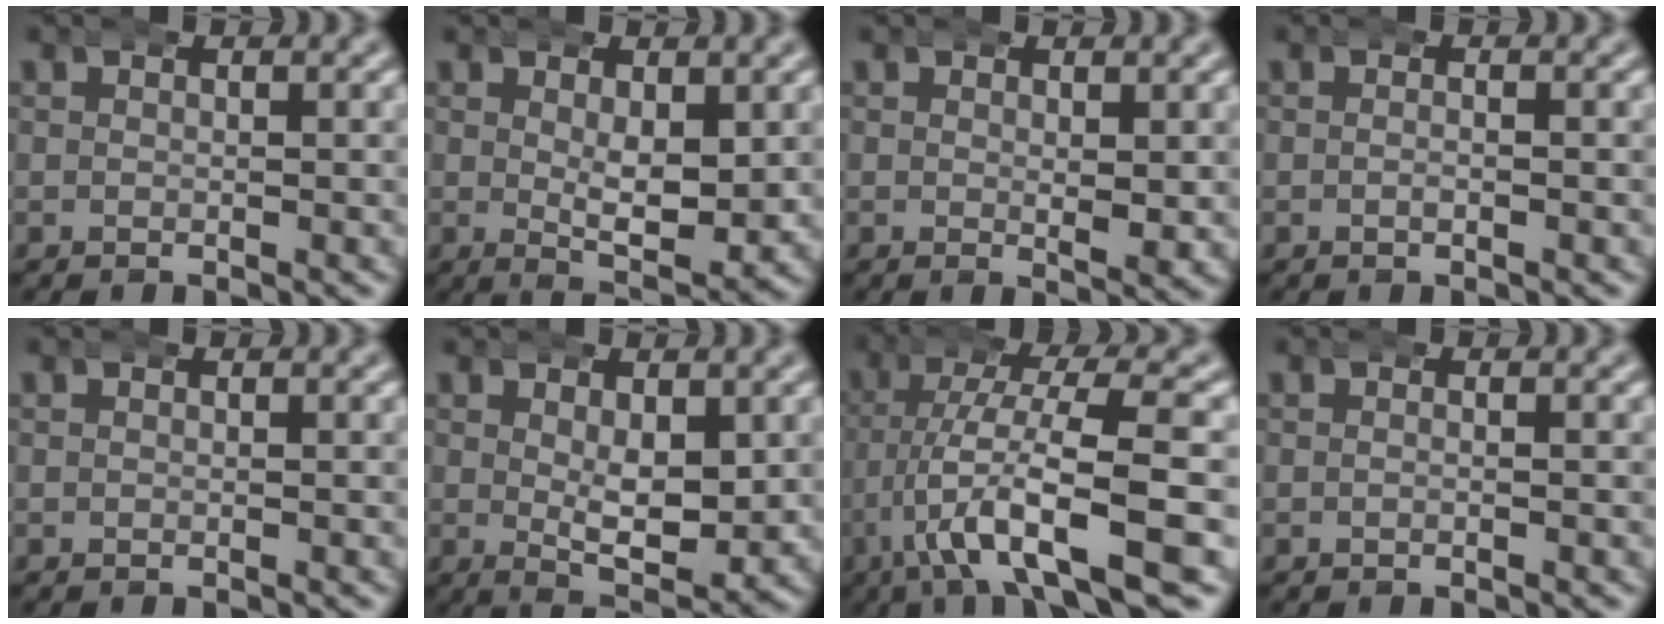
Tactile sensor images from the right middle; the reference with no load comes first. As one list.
[{"total": 4.5, "force": [0.4, 1.7, 4.2], "torque": [-0.069, -0.021, 0.013]}, {"total": 1.6, "force": [0.2, 0.5, 1.5], "torque": [-0.024, -0.007, 0.004]}, {"total": 1.0, "force": [-0.4, 0.4, 0.9], "torque": [-0.010, 0.001, -0.011]}, {"total": 0.0}, {"total": 4.9, "force": [0.4, 2.2, 4.3], "torque": [-0.073, -0.024, 0.014]}, {"total": 8.4, "force": [-3.0, 2.1, 7.5], "torque": [-0.150, -0.018, -0.035]}, {"total": 0.5, "force": [-0.1, 0.2, 0.4], "torque": [-0.005, 0.004, -0.007]}]